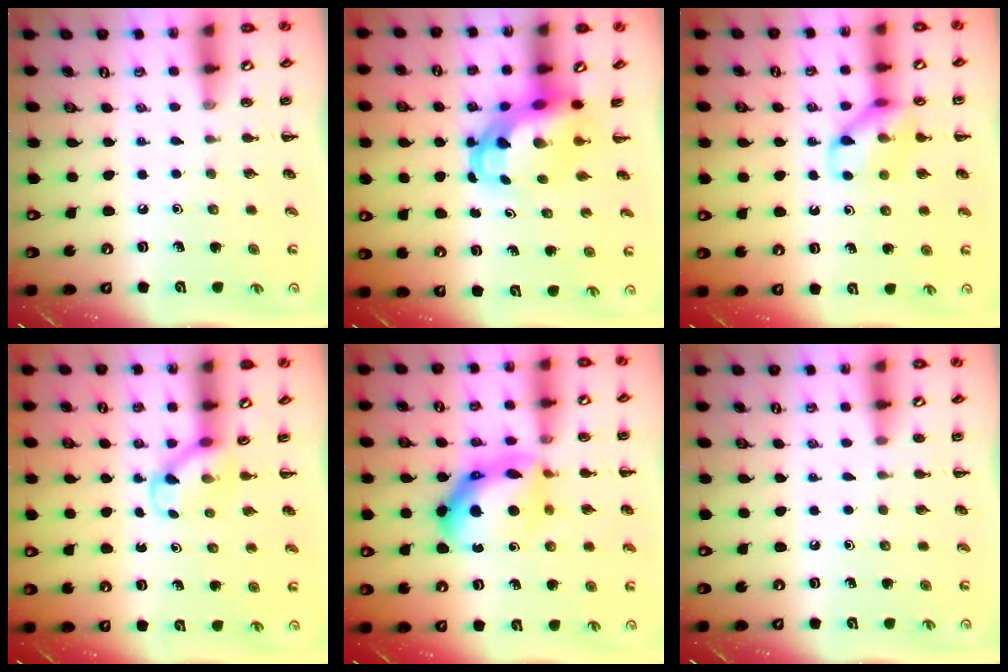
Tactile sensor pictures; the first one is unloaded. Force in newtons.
{"total": 5.9, "press": 5.7, "slide": 1.5}
{"total": 11.1, "press": 11.1, "slide": 0.6}
{"total": 3.3, "press": 3.0, "slide": 1.2}
{"total": 14.7, "press": 14.6, "slide": 0.9}
{"total": 0.5, "press": 0.5, "slide": 0.1}